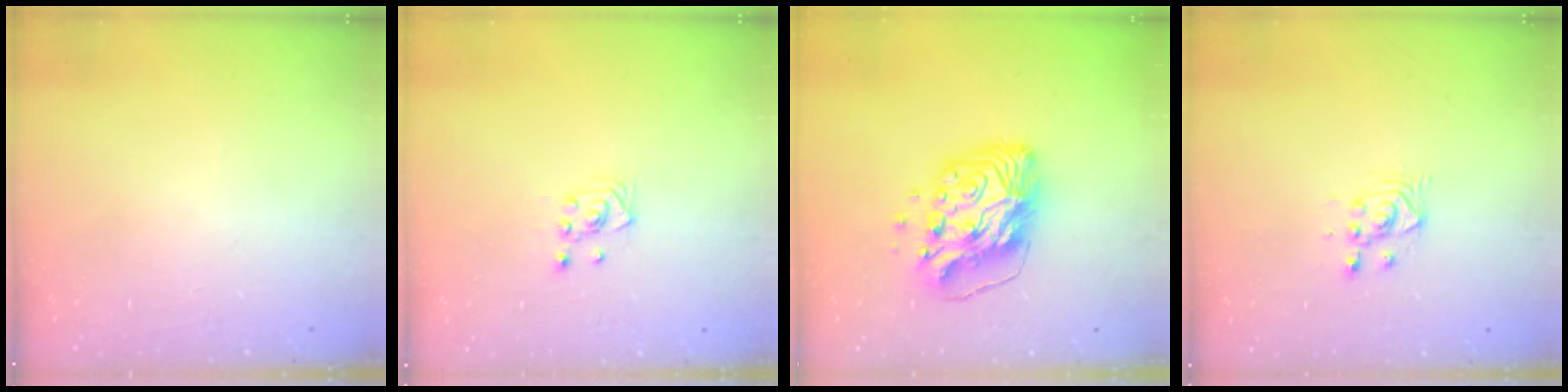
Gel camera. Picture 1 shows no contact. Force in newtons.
{"total": 3.0, "press": 2.6, "slide": 1.5}
{"total": 14.5, "press": 14.4, "slide": 1.8}
{"total": 2.9, "press": 2.9, "slide": 0.1}